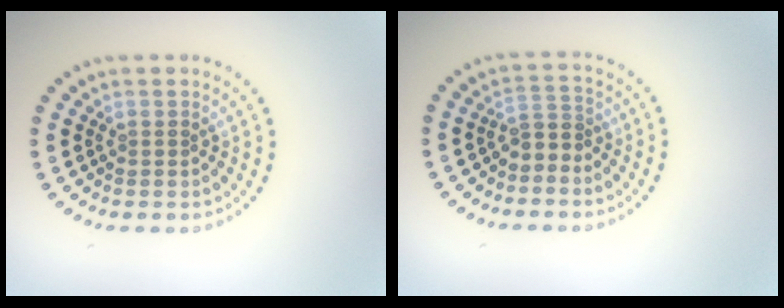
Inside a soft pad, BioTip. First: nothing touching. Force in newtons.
{"total": 2.0, "press": 1.6, "slide": 1.1}